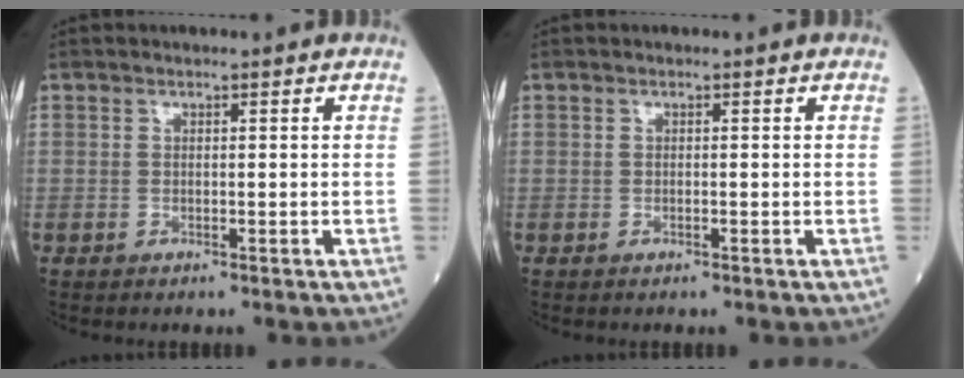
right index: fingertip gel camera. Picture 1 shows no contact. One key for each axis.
{"total": 0.0}